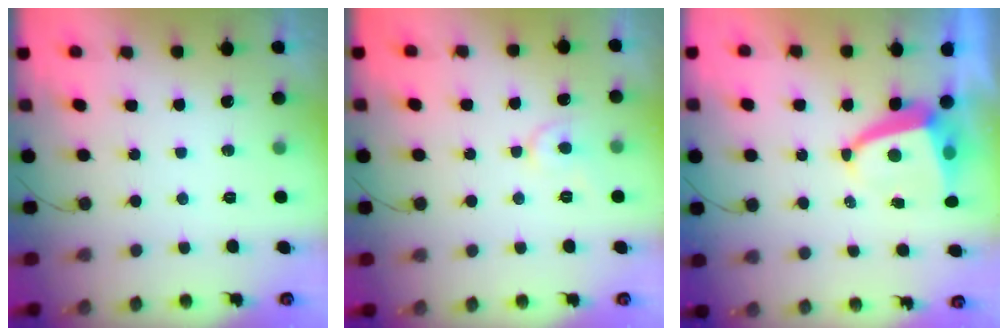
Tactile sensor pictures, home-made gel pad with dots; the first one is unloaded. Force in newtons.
{"total": 5.2, "press": 5.1, "slide": 0.7}
{"total": 5.3, "press": 5.3, "slide": 0.5}